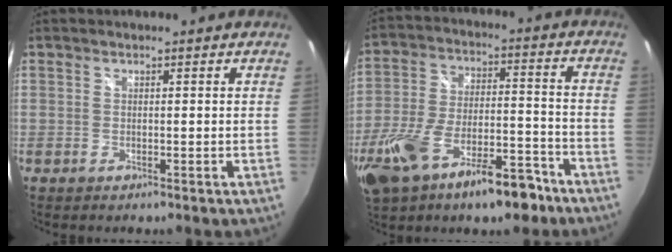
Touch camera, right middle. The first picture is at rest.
{"total": 18.5, "force": [-11.7, 7.3, 12.4], "torque": [-0.249, -0.018, -0.185]}